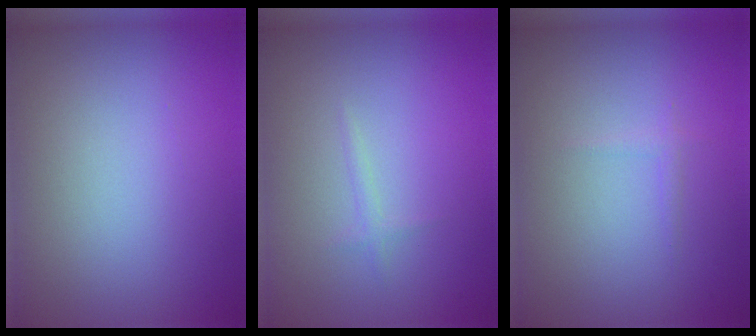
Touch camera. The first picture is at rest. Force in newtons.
{"total": 0.7, "press": 0.7, "slide": 0.1}
{"total": 0.6, "press": 0.6, "slide": 0.0}